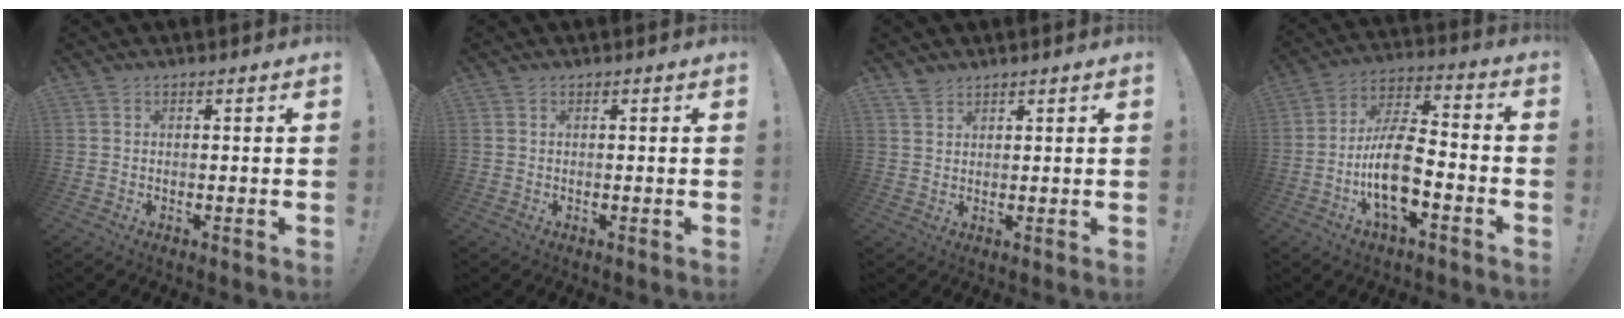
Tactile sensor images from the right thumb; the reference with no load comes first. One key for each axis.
{"total": 0.0}
{"total": 2.5, "fx": 2.2, "fy": 1.0, "fz": 0.5, "tx": 0.003, "ty": -0.016, "tz": 0.040}
{"total": 15.2, "fx": -5.4, "fy": 6.9, "fz": 12.5, "tx": -0.254, "ty": 0.024, "tz": -0.092}